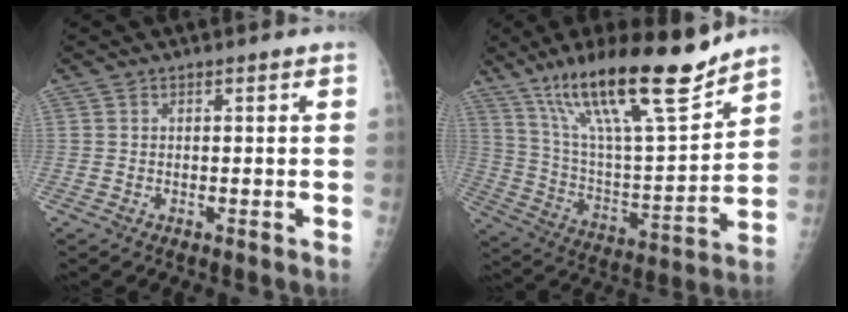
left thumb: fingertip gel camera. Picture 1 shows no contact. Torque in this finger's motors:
{"motor_torque": [1.11, 1.09, 1.43, -1.34, 0.16]}